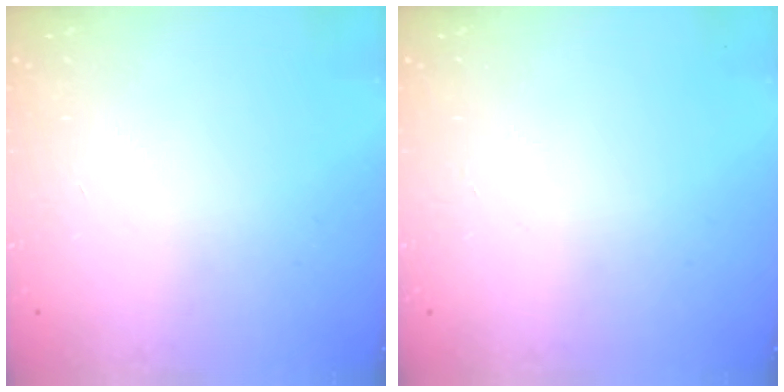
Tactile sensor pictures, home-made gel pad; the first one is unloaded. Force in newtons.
{"total": 0.0}